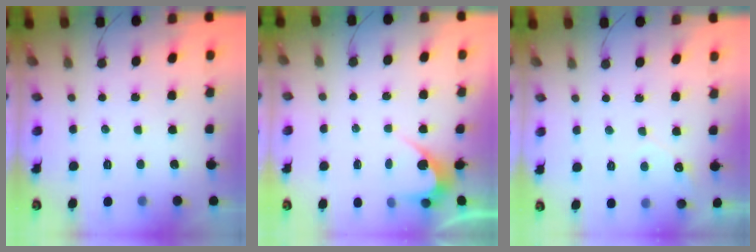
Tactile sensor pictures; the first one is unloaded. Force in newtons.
{"total": 2.8, "press": 2.8, "slide": 0.1}
{"total": 2.8, "press": 2.8, "slide": 0.1}